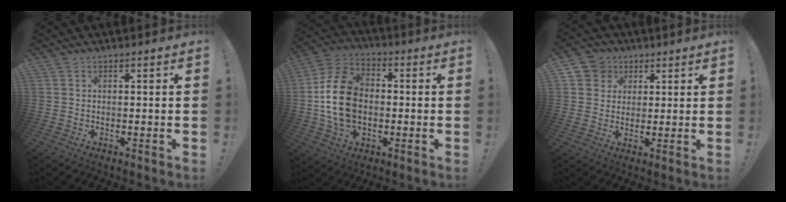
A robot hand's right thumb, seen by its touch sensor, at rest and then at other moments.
{"total": 17.2, "force": [-1.0, 12.8, 11.4], "torque": [-0.200, 0.015, -0.017]}
{"total": 6.5, "force": [2.3, 5.9, 1.3], "torque": [-0.024, -0.010, 0.048]}